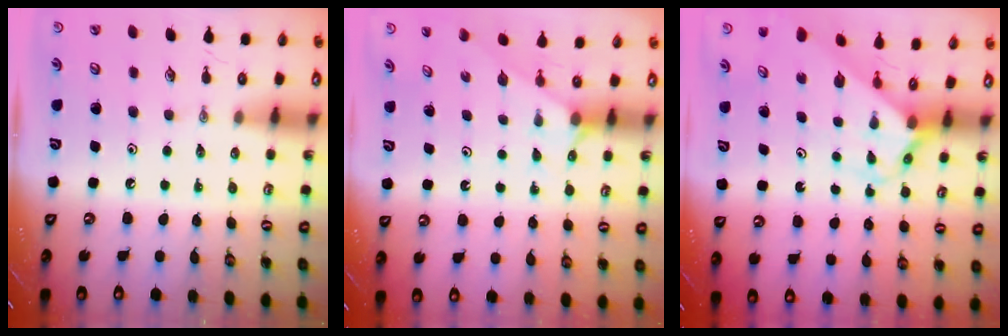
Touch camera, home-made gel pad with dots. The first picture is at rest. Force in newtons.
{"total": 1.5, "press": 1.4, "slide": 0.2}
{"total": 2.2, "press": 2.2, "slide": 0.1}